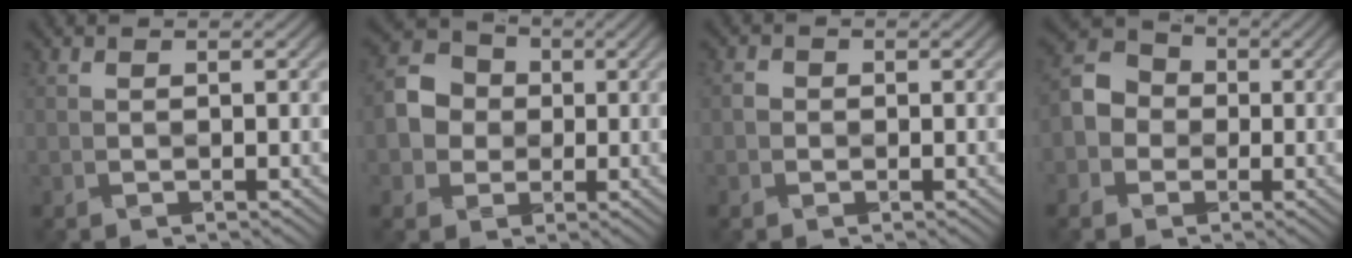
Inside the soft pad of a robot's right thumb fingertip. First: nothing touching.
{"total": 6.3, "force": [-0.4, 5.7, 2.6], "torque": [-0.065, 0.009, -0.022]}
{"total": 1.3, "force": [-0.4, 1.2, 0.3], "torque": [-0.005, 0.000, -0.014]}
{"total": 5.7, "force": [-1.2, 5.0, 2.2], "torque": [-0.052, 0.008, -0.040]}